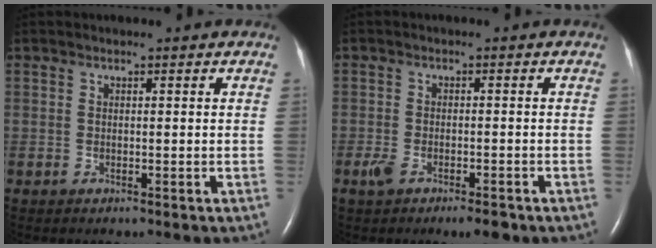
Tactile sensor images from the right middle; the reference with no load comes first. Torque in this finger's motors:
{"motor_torque": [0.06, 0.00, 0.03, 0.02]}